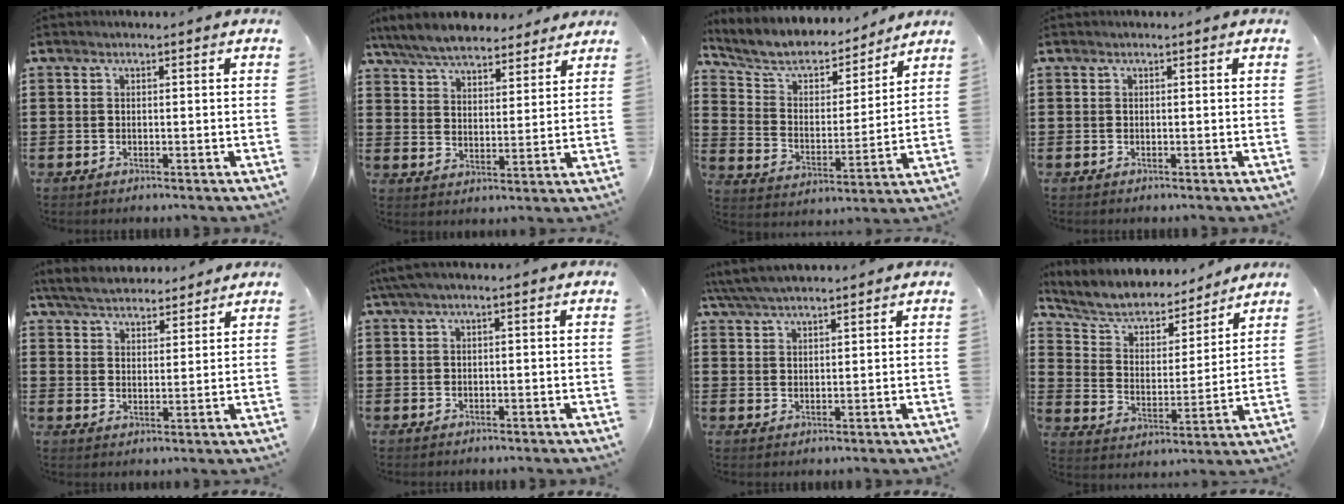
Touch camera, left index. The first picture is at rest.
{"total": 6.9, "force": [6.5, 1.6, 2.0], "torque": [-0.066, -0.021, 0.117]}
{"total": 6.0, "force": [5.1, 2.4, 2.1], "torque": [-0.070, -0.030, 0.083]}
{"total": 0.0}
{"total": 5.4, "force": [5.1, 1.3, 1.2], "torque": [-0.043, -0.014, 0.095]}
{"total": 1.3, "force": [-0.1, 0.2, 1.3], "torque": [-0.029, -0.006, -0.004]}
{"total": 4.6, "force": [4.2, 0.4, 1.7], "torque": [-0.046, -0.006, 0.079]}
{"total": 5.5, "force": [4.8, 2.2, 1.7], "torque": [-0.061, -0.031, 0.076]}